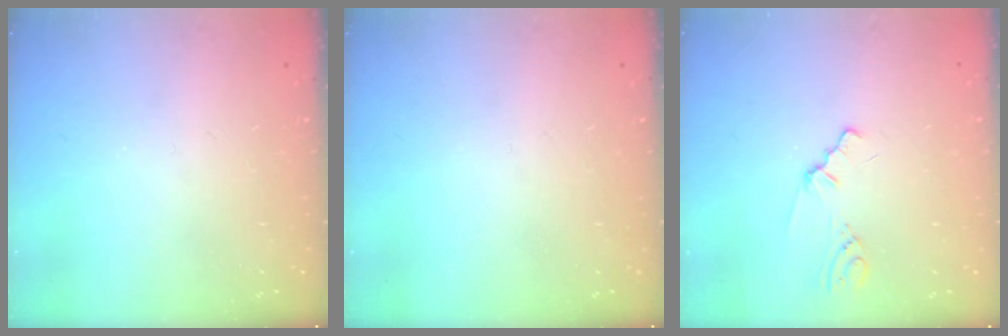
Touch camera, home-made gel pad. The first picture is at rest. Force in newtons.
{"total": 0.0}
{"total": 0.8, "press": 0.8, "slide": 0.2}